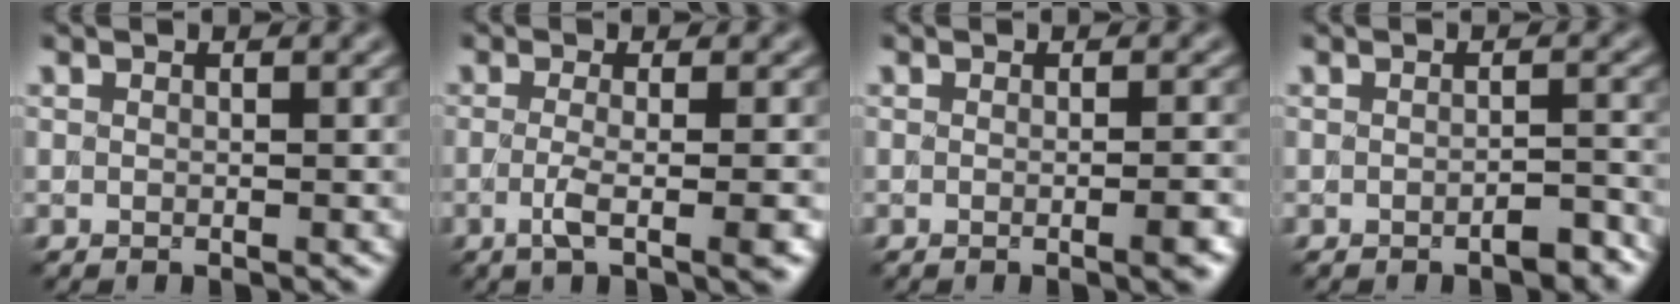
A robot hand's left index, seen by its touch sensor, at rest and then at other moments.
{"total": 4.5, "force": [-1.1, 1.4, 4.1], "torque": [-0.069, -0.008, -0.027]}
{"total": 3.1, "force": [-0.5, 1.2, 2.8], "torque": [-0.016, 0.005, -0.011]}
{"total": 2.0, "force": [-1.3, 0.5, 1.4], "torque": [-0.017, 0.005, -0.022]}